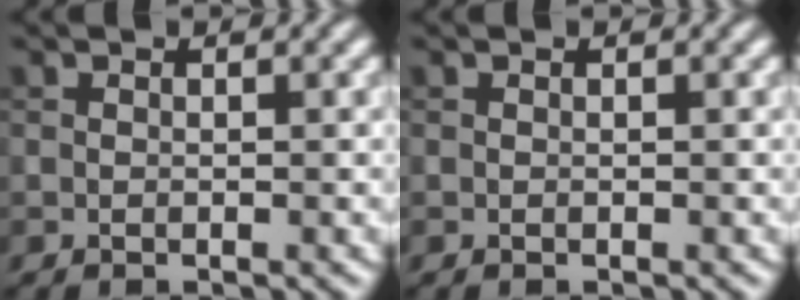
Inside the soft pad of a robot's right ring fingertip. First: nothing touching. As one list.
[{"total": 0.0}]